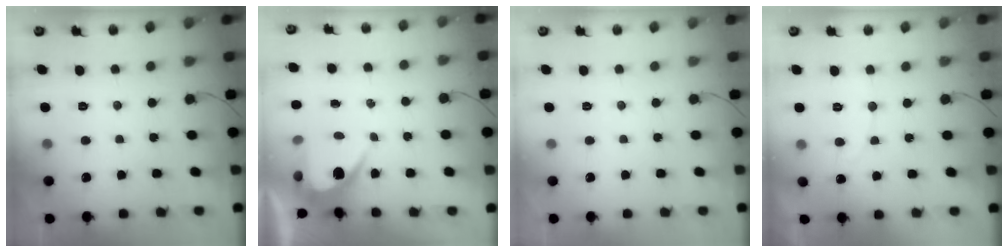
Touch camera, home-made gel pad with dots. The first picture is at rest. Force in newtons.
{"total": 5.7, "press": 5.7, "slide": 0.1}
{"total": 0.0}
{"total": 3.8, "press": 3.8, "slide": 0.3}